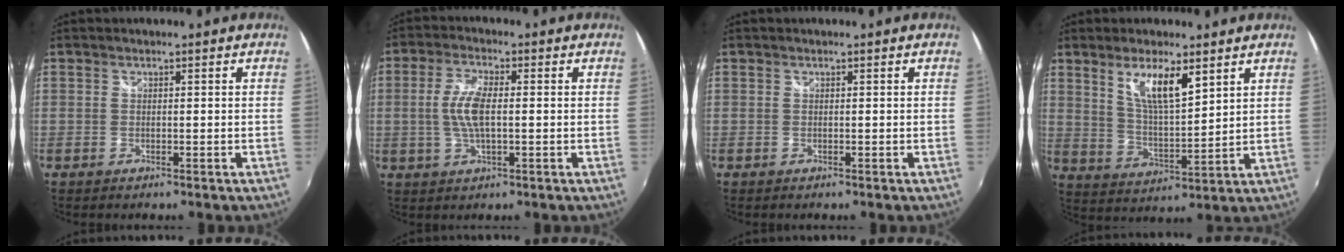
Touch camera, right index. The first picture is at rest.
{"total": 6.7, "force": [-0.1, 2.4, 6.3], "torque": [-0.129, 0.003, -0.001]}
{"total": 0.0}
{"total": 9.2, "force": [5.3, 2.3, 7.2], "torque": [-0.127, -0.004, 0.103]}